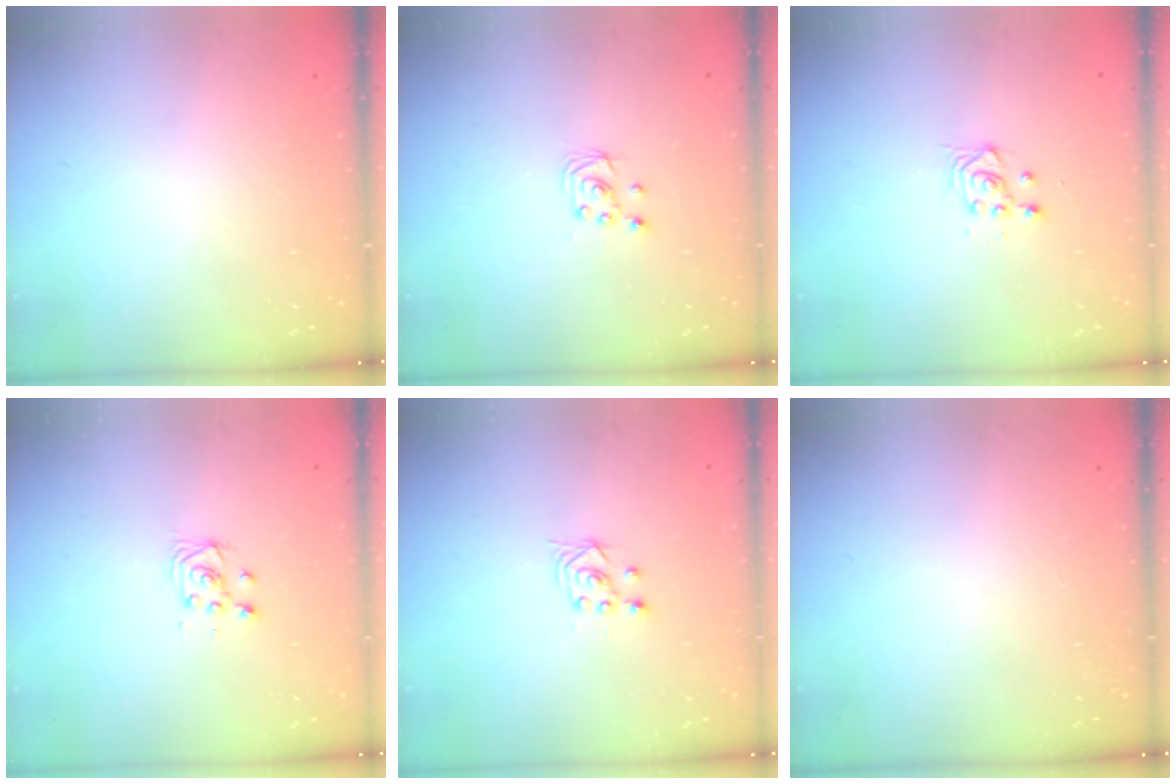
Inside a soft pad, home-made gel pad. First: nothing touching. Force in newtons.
{"total": 2.4, "press": 2.4, "slide": 0.2}
{"total": 3.6, "press": 3.3, "slide": 1.4}
{"total": 3.8, "press": 3.7, "slide": 0.4}
{"total": 2.9, "press": 2.5, "slide": 1.4}
{"total": 0.0}